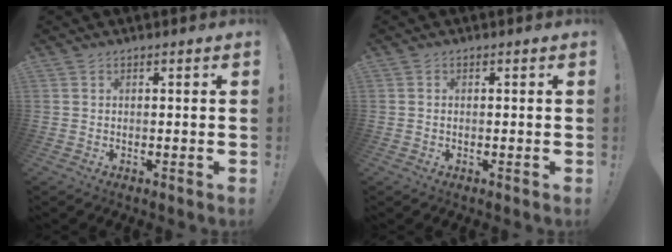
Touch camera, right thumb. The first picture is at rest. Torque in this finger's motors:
{"motor_torque": [-0.06, -0.24, -0.19, 0.10, -0.07]}